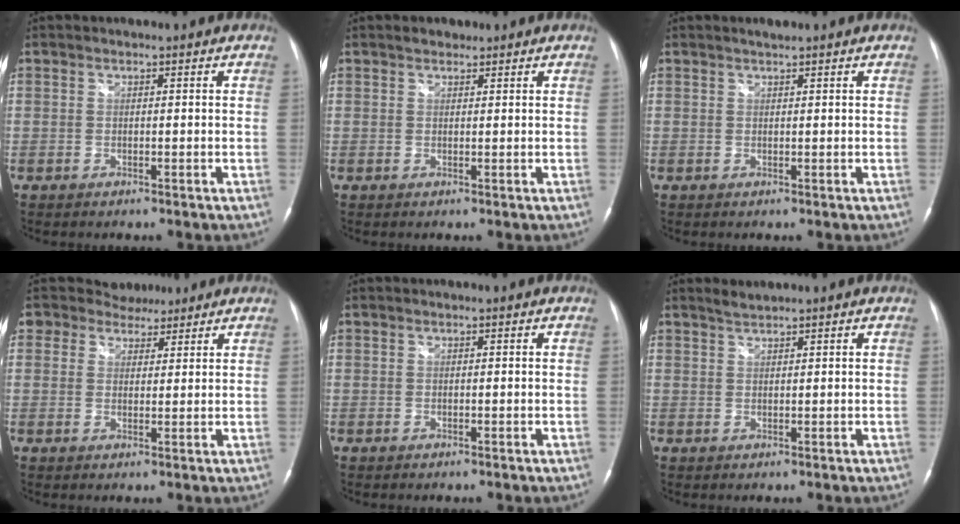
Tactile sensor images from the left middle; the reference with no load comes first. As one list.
[{"total": 1.3, "force": [1.1, 0.7, 0.2], "torque": [-0.007, 0.003, 0.016]}, {"total": 0.8, "force": [0.8, -0.1, 0.3], "torque": [-0.011, 0.000, 0.017]}, {"total": 5.3, "force": [4.4, 2.8, 0.5], "torque": [-0.010, 0.014, 0.067]}, {"total": 0.0}, {"total": 1.3, "force": [1.3, -0.3, 0.1], "torque": [-0.004, 0.002, 0.029]}]